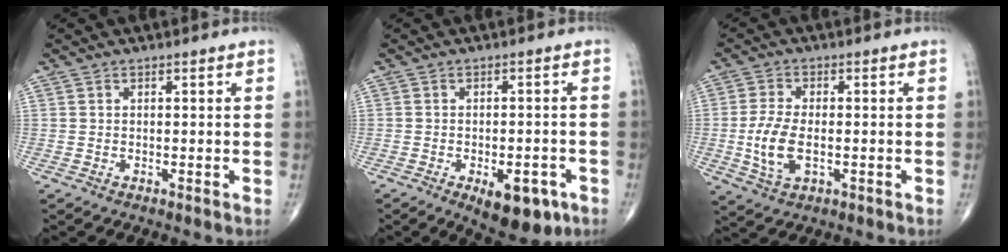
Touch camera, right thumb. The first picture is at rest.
{"total": 9.3, "force": [-4.4, 4.3, 7.0], "torque": [-0.075, 0.009, -0.051]}
{"total": 7.9, "force": [-1.3, 4.1, 6.6], "torque": [-0.142, -0.003, -0.022]}